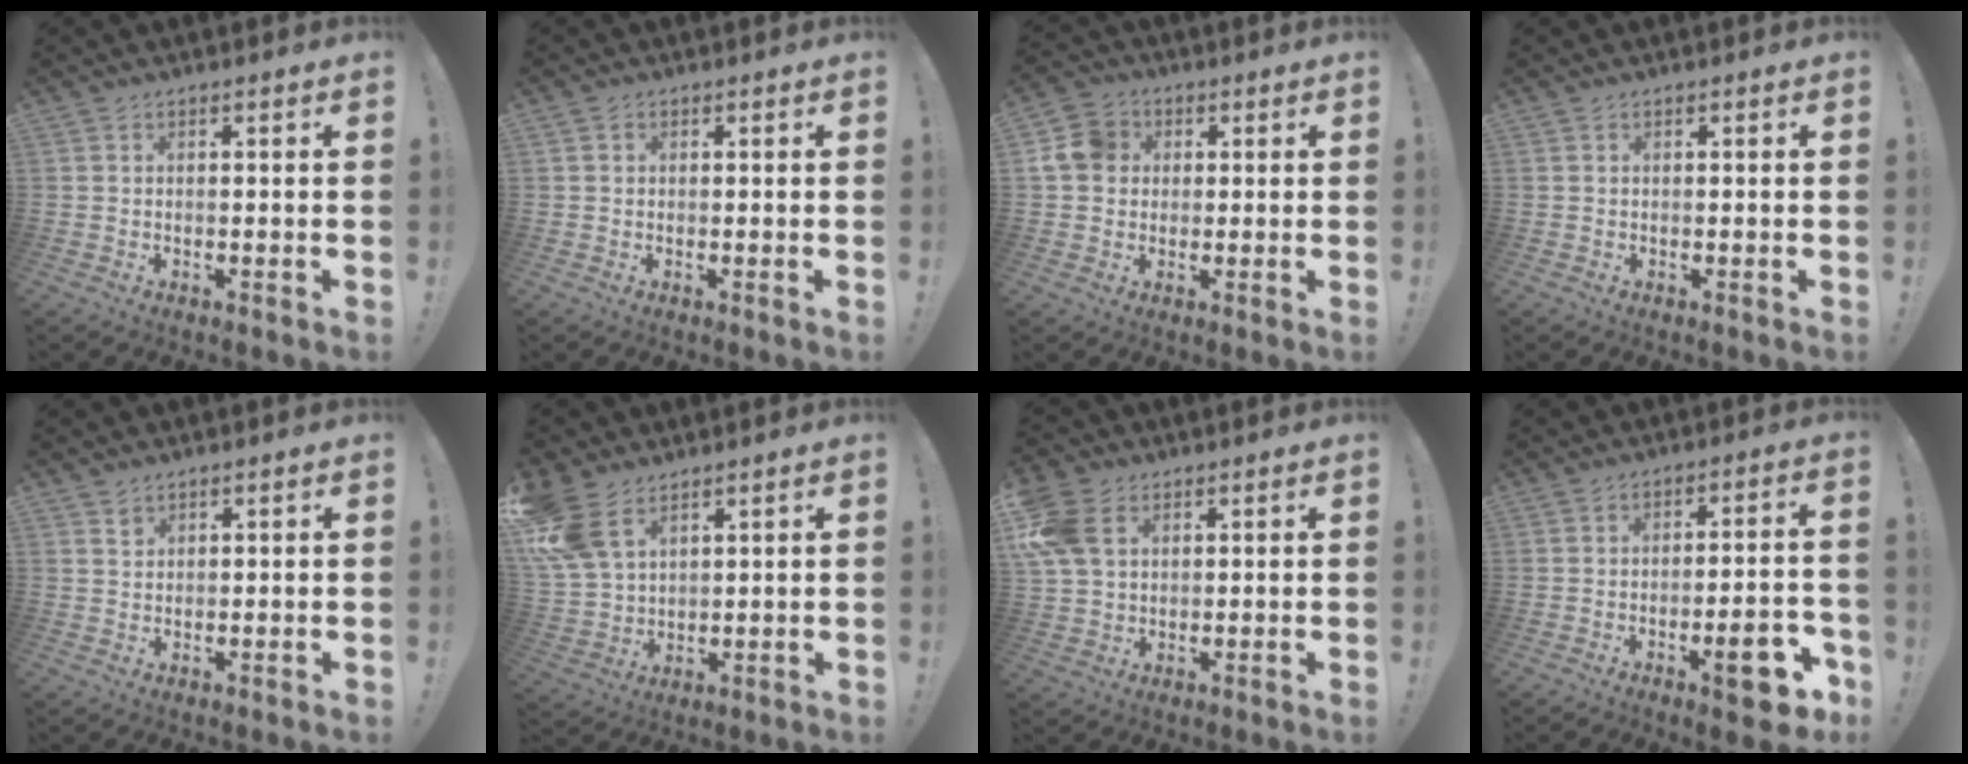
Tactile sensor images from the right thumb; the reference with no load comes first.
{"total": 0.8, "force": [0.3, 0.8, 0.1], "torque": [-0.002, 0.003, 0.006]}
{"total": 9.4, "force": [1.5, 8.2, 4.5], "torque": [-0.090, 0.014, 0.034]}
{"total": 0.0}
{"total": 1.8, "force": [1.5, 1.0, 0.3], "torque": [0.000, -0.010, 0.027]}
{"total": 12.0, "force": [7.2, 7.1, 6.6], "torque": [-0.143, -0.025, 0.145]}
{"total": 11.8, "force": [3.9, 8.6, 7.2], "torque": [-0.149, 0.000, 0.078]}
{"total": 11.5, "force": [-5.6, 3.1, 9.6], "torque": [-0.120, 0.023, -0.083]}